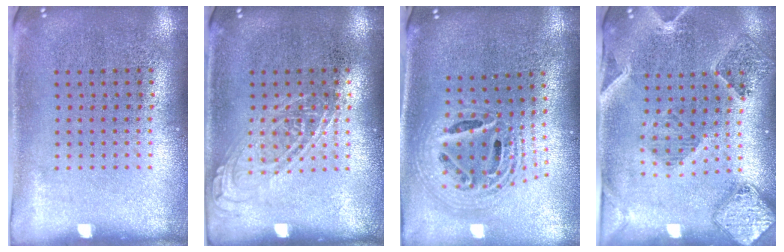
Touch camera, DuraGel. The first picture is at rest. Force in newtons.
{"total": 1.0, "press": 1.0, "slide": 0.1}
{"total": 2.3, "press": 1.8, "slide": 1.6}
{"total": 1.6, "press": 1.6, "slide": 0.3}